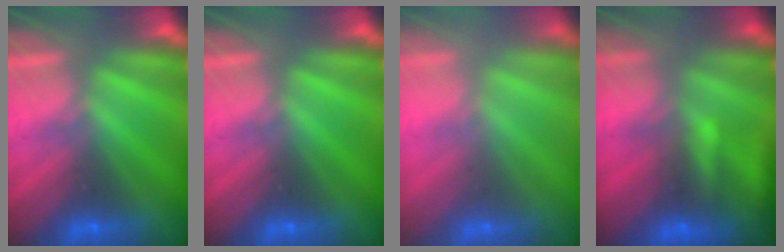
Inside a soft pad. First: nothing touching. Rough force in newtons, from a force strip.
{"total": 0.0}
{"total": 2.0}
{"total": 5.9}